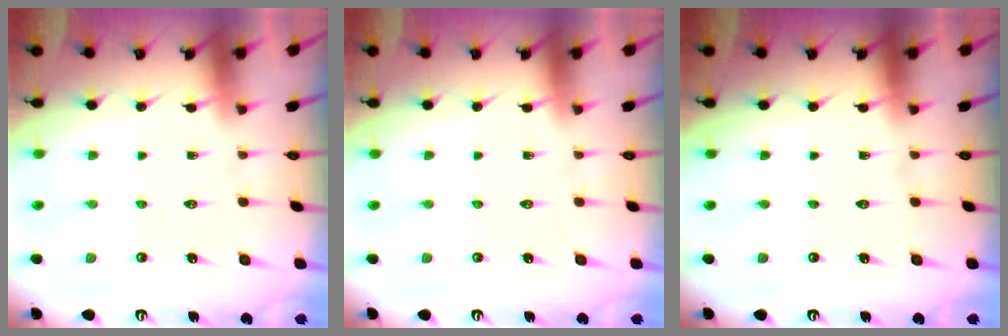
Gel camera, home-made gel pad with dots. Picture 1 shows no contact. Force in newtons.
{"total": 0.0}
{"total": 0.0}